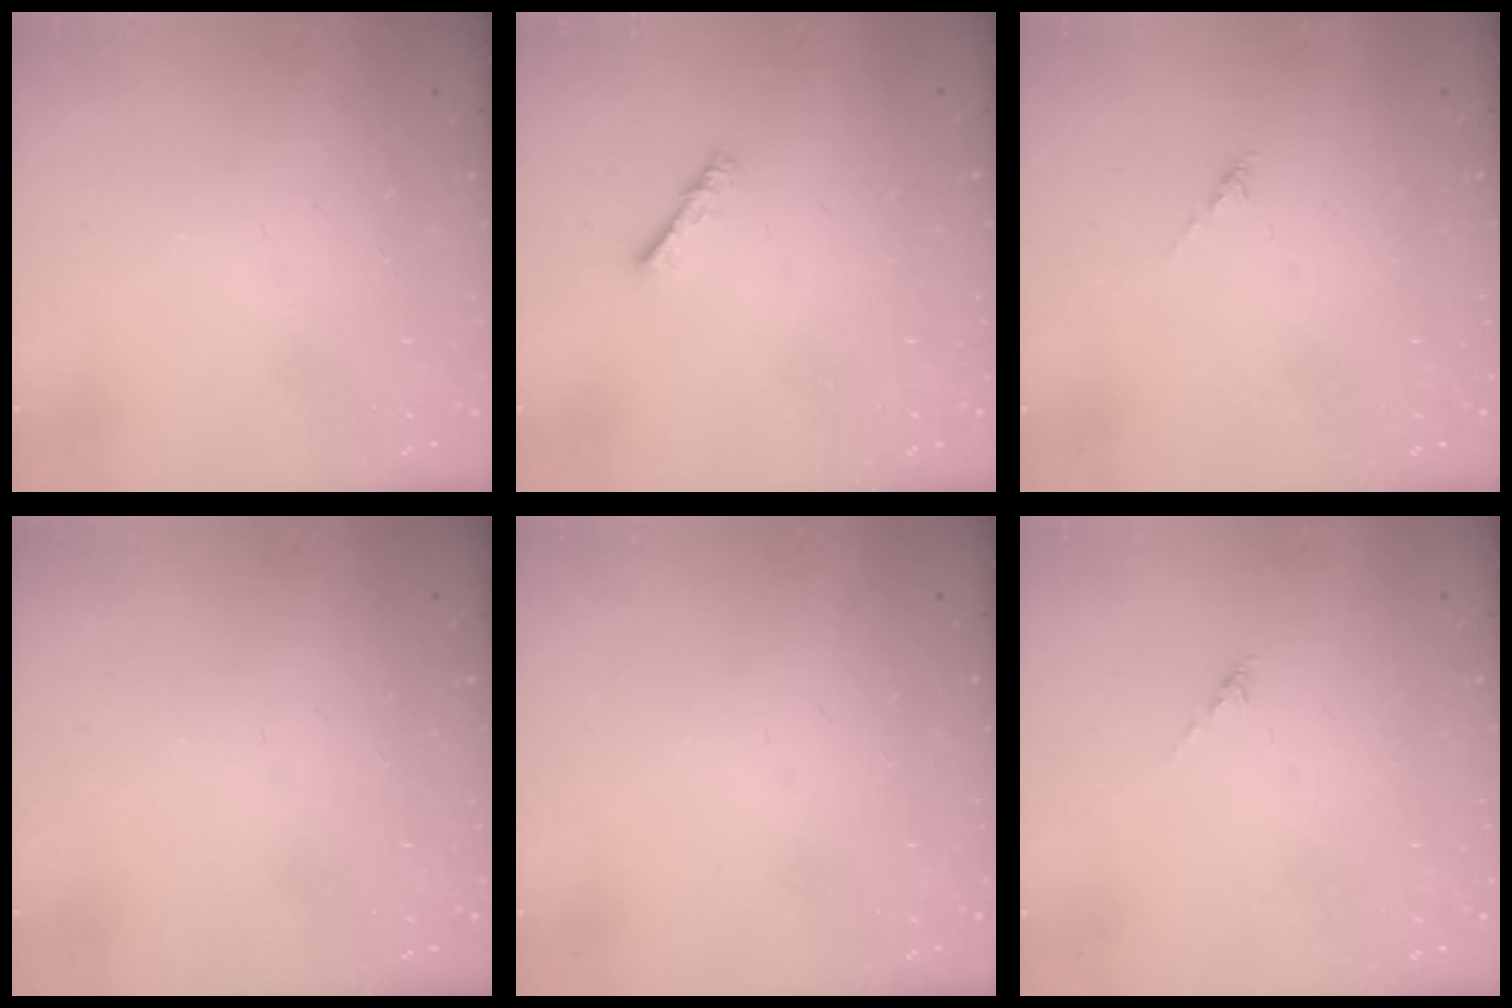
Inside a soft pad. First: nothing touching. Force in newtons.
{"total": 2.4, "press": 2.4, "slide": 0.3}
{"total": 0.0}
{"total": 0.0}
{"total": 0.0}
{"total": 0.0}